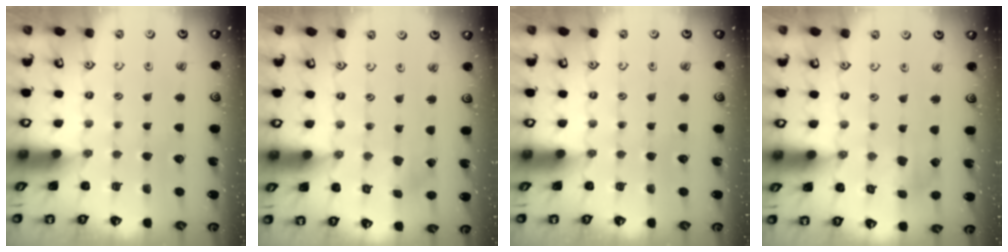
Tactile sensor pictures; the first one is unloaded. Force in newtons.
{"total": 0.6, "press": 0.5, "slide": 0.2}
{"total": 0.0}
{"total": 2.9, "press": 2.9, "slide": 0.1}